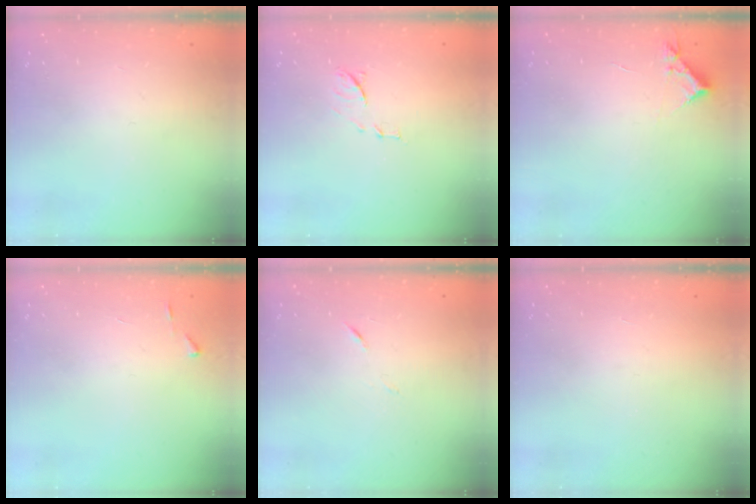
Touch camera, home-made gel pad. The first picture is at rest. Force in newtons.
{"total": 7.9, "press": 7.9, "slide": 0.7}
{"total": 4.1, "press": 4.1, "slide": 0.5}
{"total": 2.7, "press": 2.7, "slide": 0.3}
{"total": 4.0, "press": 3.9, "slide": 0.8}
{"total": 1.5, "press": 1.5, "slide": 0.1}